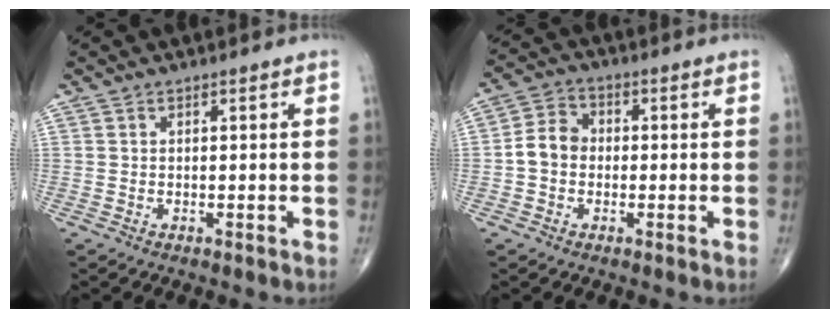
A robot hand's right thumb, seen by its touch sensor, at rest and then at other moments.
{"total": 5.8, "force": [-0.7, 4.8, 3.2], "torque": [-0.047, 0.021, -0.025]}